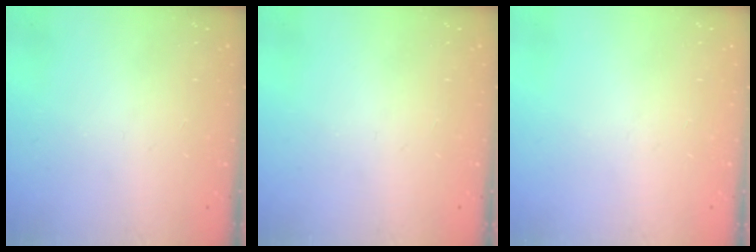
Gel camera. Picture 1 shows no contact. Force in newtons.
{"total": 0.0}
{"total": 0.0}